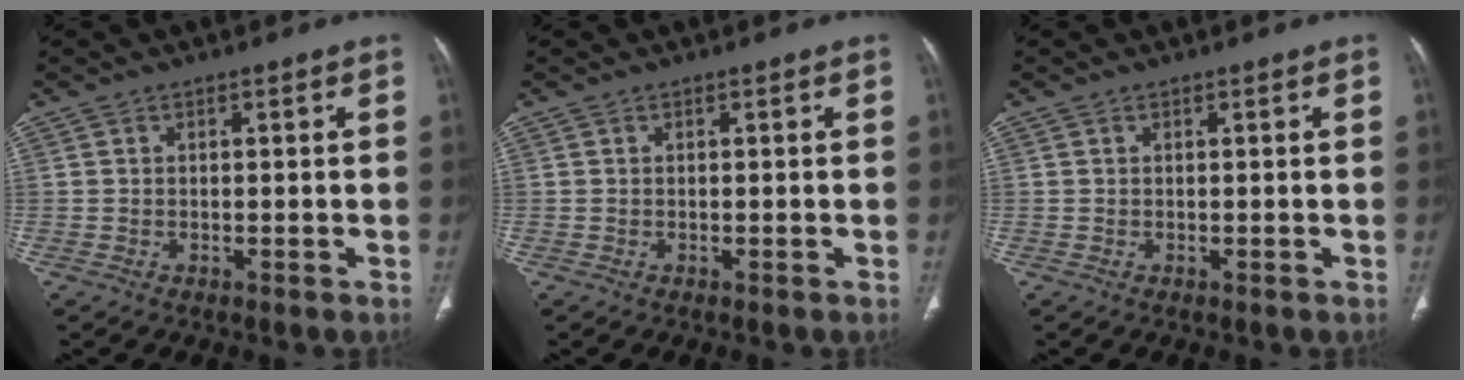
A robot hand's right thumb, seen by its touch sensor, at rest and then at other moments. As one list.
[{"total": 0.0}, {"total": 0.0}]